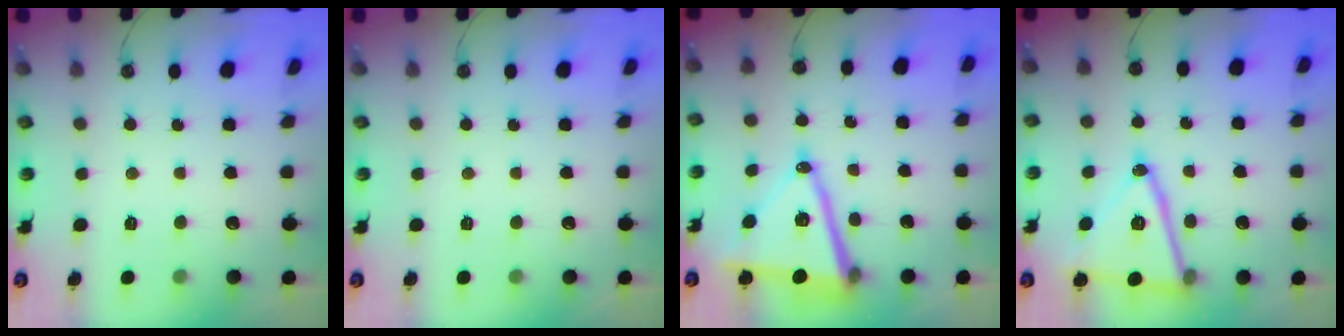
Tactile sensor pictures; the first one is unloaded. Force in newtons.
{"total": 0.0}
{"total": 16.0, "press": 15.5, "slide": 3.8}
{"total": 18.1, "press": 17.8, "slide": 3.4}